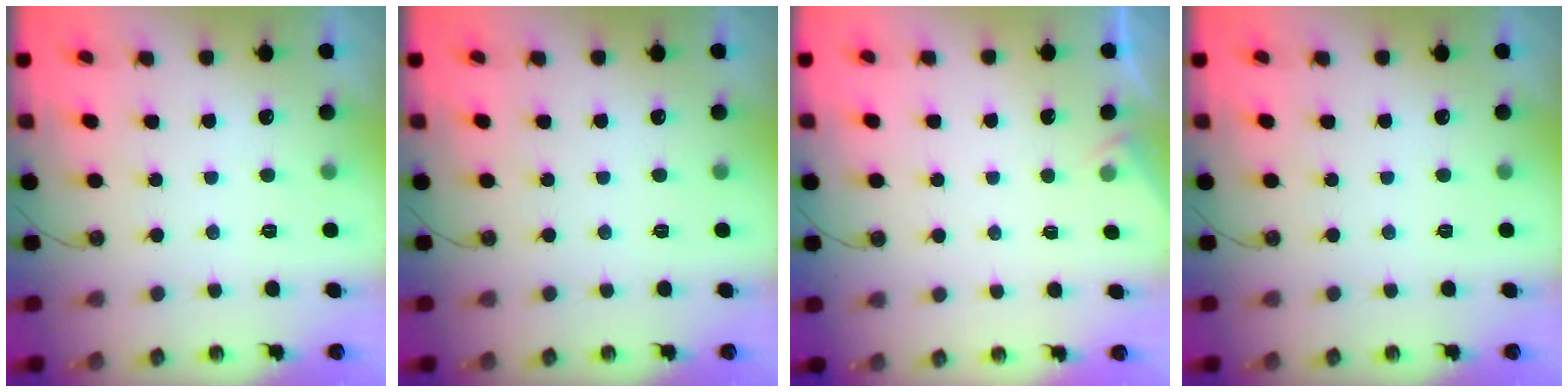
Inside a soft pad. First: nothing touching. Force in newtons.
{"total": 0.0}
{"total": 2.2, "press": 2.1, "slide": 0.4}
{"total": 0.0}